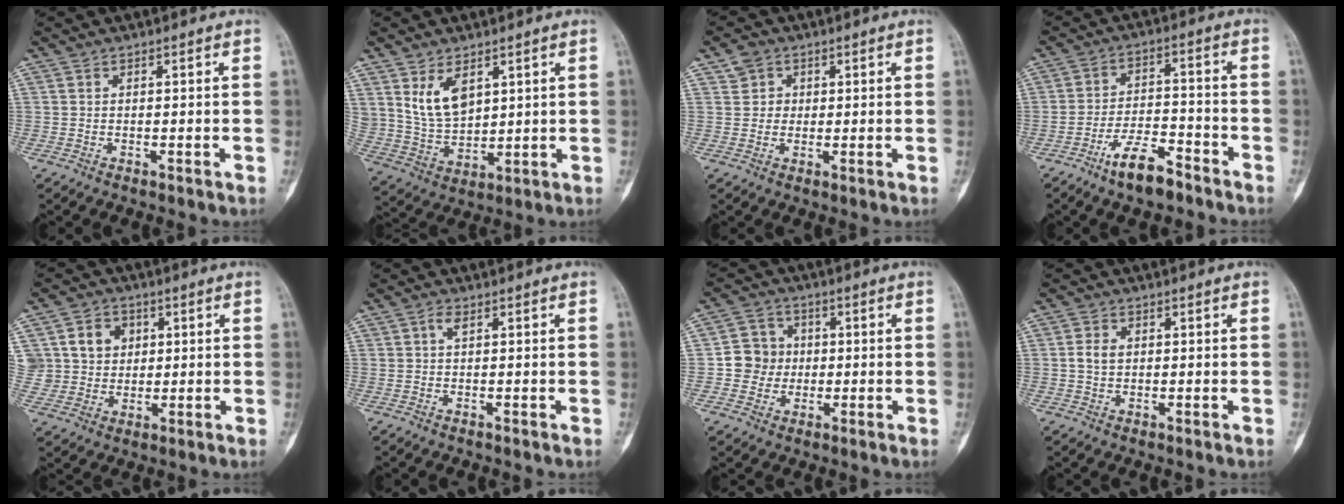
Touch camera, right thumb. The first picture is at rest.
{"total": 9.1, "force": [4.1, 5.4, 6.0], "torque": [-0.098, -0.022, 0.096]}
{"total": 3.6, "force": [1.3, 3.3, 0.8], "torque": [0.005, -0.003, 0.019]}
{"total": 8.7, "force": [-6.1, 3.1, 5.4], "torque": [-0.091, 0.043, -0.108]}
{"total": 10.3, "force": [3.0, 9.1, 3.7], "torque": [-0.029, 0.001, 0.060]}
{"total": 1.4, "force": [0.4, 0.6, 1.2], "torque": [-0.022, 0.004, 0.006]}
{"total": 6.9, "force": [-0.4, 6.6, 1.9], "torque": [0.002, 0.013, -0.014]}
{"total": 2.8, "force": [0.3, 2.1, 1.9], "torque": [-0.035, 0.006, 0.004]}